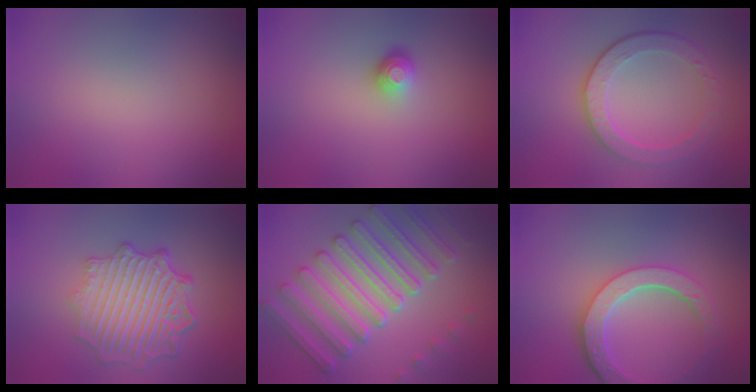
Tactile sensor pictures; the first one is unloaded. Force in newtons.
{"total": 1.8, "press": 1.2, "slide": 1.3}
{"total": 4.8, "press": 3.4, "slide": 3.3}
{"total": 7.0, "press": 5.3, "slide": 4.5}
{"total": 6.9, "press": 6.2, "slide": 3.1}
{"total": 5.4, "press": 4.3, "slide": 3.4}